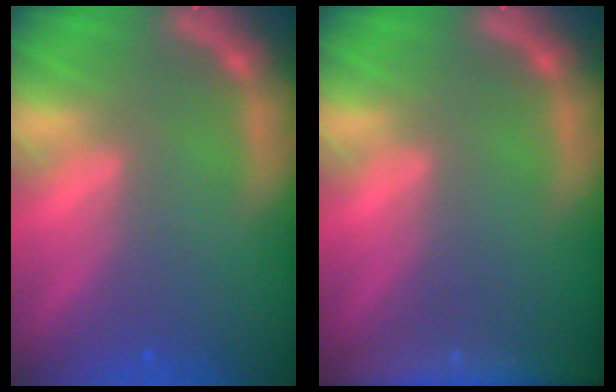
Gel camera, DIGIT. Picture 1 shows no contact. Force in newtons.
{"total": 7.9}